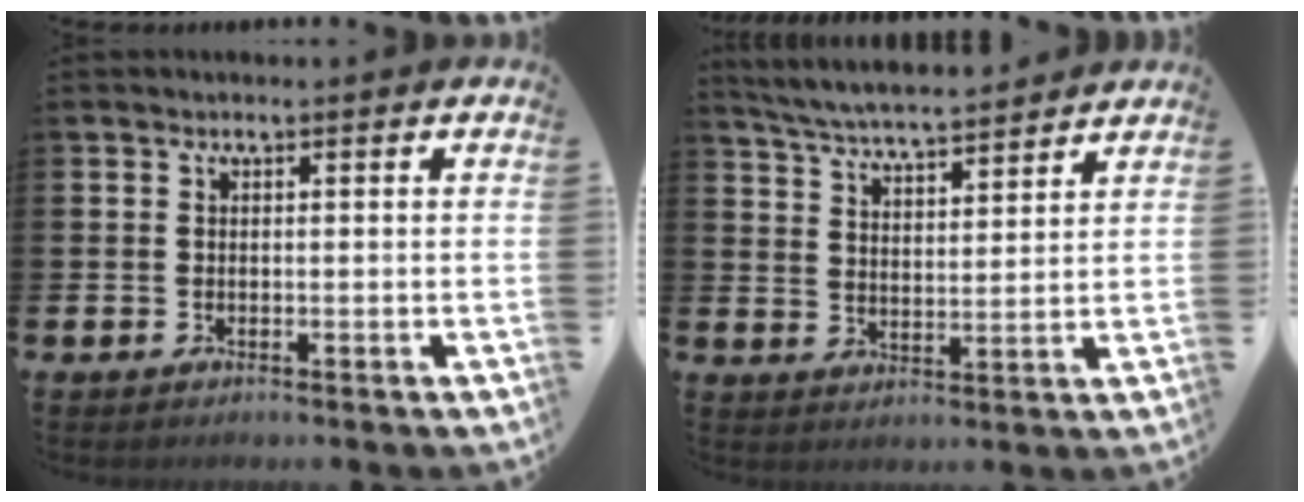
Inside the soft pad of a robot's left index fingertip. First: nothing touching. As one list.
[{"total": 5.6, "force": [5.5, 0.3, 1.0], "torque": [-0.043, -0.037, 0.097]}]